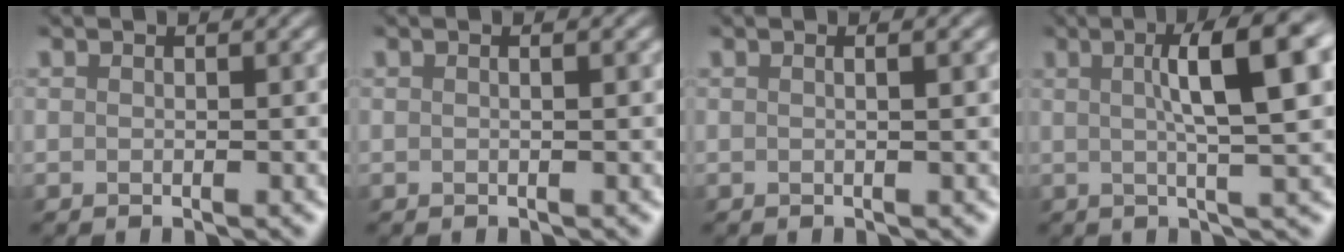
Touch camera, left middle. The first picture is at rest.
{"total": 1.6, "force": [0.5, 0.8, 1.4], "torque": [-0.001, 0.000, -0.011]}
{"total": 2.7, "force": [0.9, 1.3, 2.2], "torque": [-0.003, 0.012, -0.015]}
{"total": 9.5, "force": [2.4, 2.1, 8.9], "torque": [-0.095, 0.017, 0.032]}